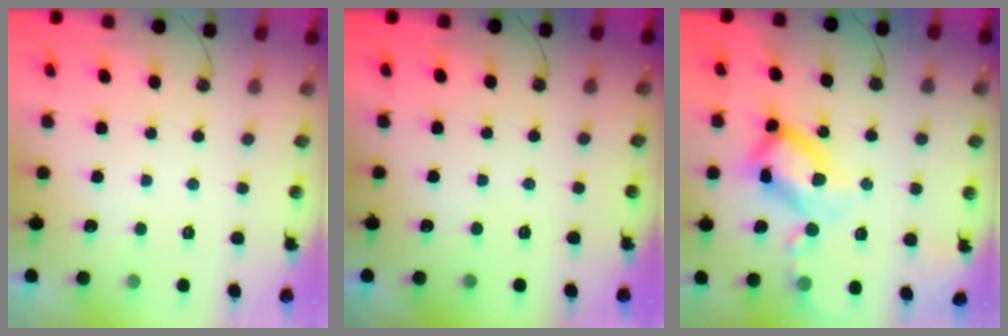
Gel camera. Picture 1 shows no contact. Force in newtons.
{"total": 0.0}
{"total": 19.3, "press": 19.2, "slide": 1.8}